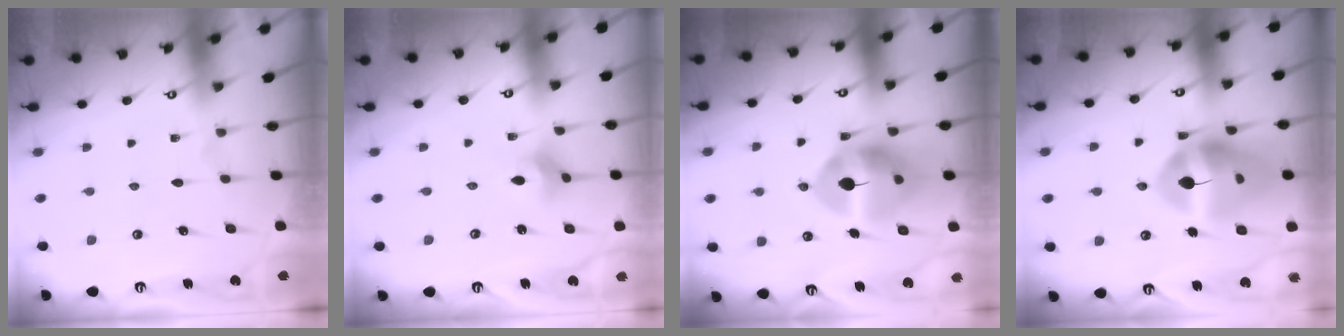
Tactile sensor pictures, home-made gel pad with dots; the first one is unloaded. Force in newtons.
{"total": 3.5, "press": 3.4, "slide": 0.8}
{"total": 12.8, "press": 12.6, "slide": 1.9}
{"total": 17.7, "press": 17.6, "slide": 1.8}